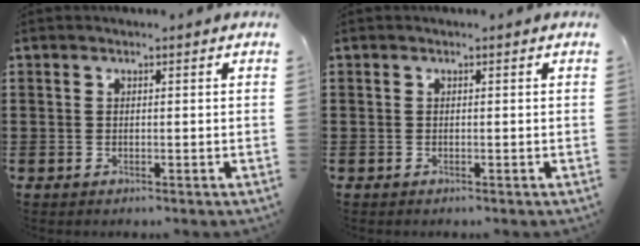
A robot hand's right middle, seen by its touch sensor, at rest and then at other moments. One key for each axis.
{"total": 0.0}